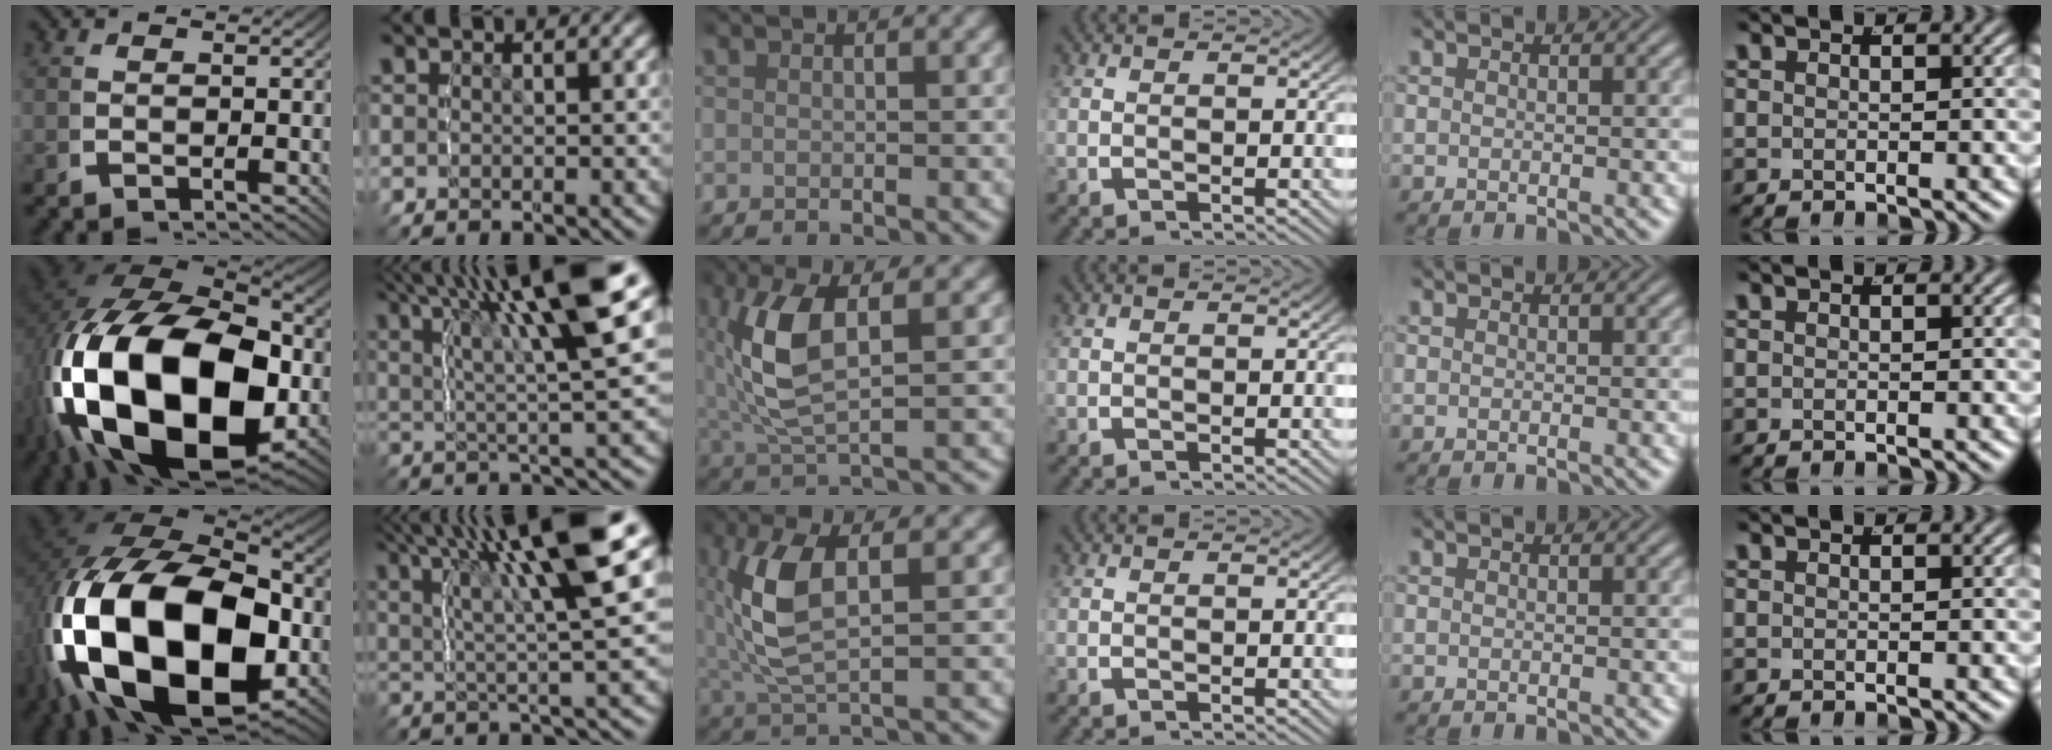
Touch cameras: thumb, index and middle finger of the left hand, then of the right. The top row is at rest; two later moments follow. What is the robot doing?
{"motion": "lift_and_place", "object": "tape"}